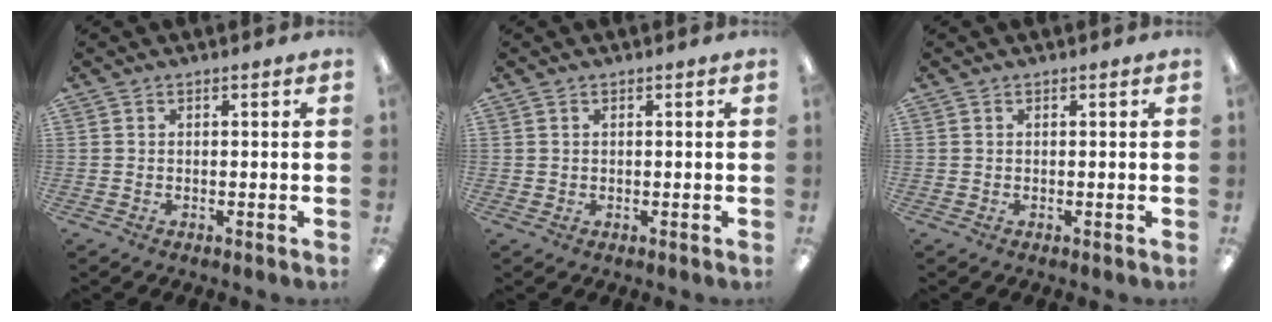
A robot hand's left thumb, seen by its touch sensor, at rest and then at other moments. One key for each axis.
{"total": 0.6, "fx": 0.3, "fy": 0.5, "fz": 0.0, "tx": 0.000, "ty": 0.003, "tz": 0.005}
{"total": 0.0}